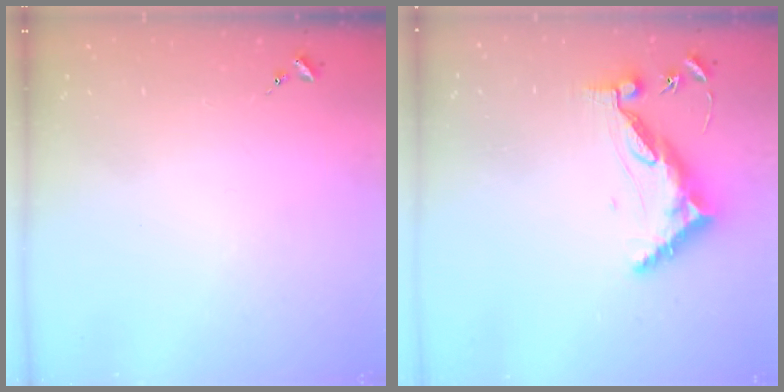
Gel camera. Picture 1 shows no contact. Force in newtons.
{"total": 10.6, "press": 10.5, "slide": 0.9}